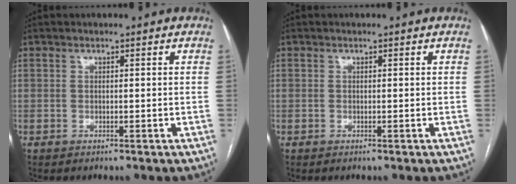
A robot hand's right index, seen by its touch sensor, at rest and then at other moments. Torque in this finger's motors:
{"motor_torque": [0.61, 0.17, 0.22, 0.07]}